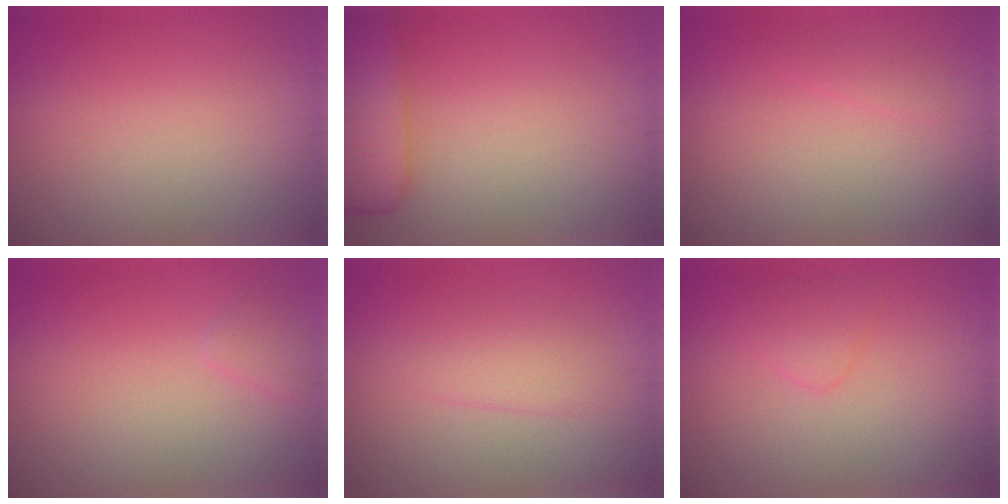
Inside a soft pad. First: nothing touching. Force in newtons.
{"total": 6.1, "press": 6.1, "slide": 0.4}
{"total": 0.8, "press": 0.8, "slide": 0.0}
{"total": 0.9, "press": 0.9, "slide": 0.1}
{"total": 2.0, "press": 1.9, "slide": 0.1}
{"total": 1.6, "press": 1.6, "slide": 0.1}